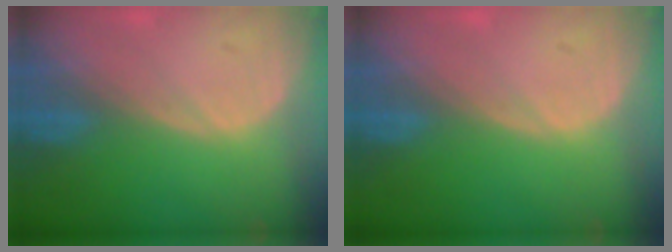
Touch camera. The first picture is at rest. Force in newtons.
{"total": 0.0}